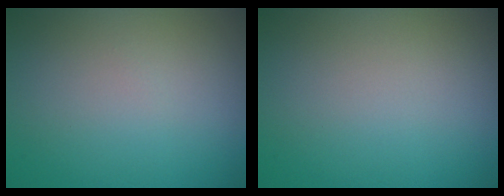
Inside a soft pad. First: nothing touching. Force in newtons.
{"total": 0.0}